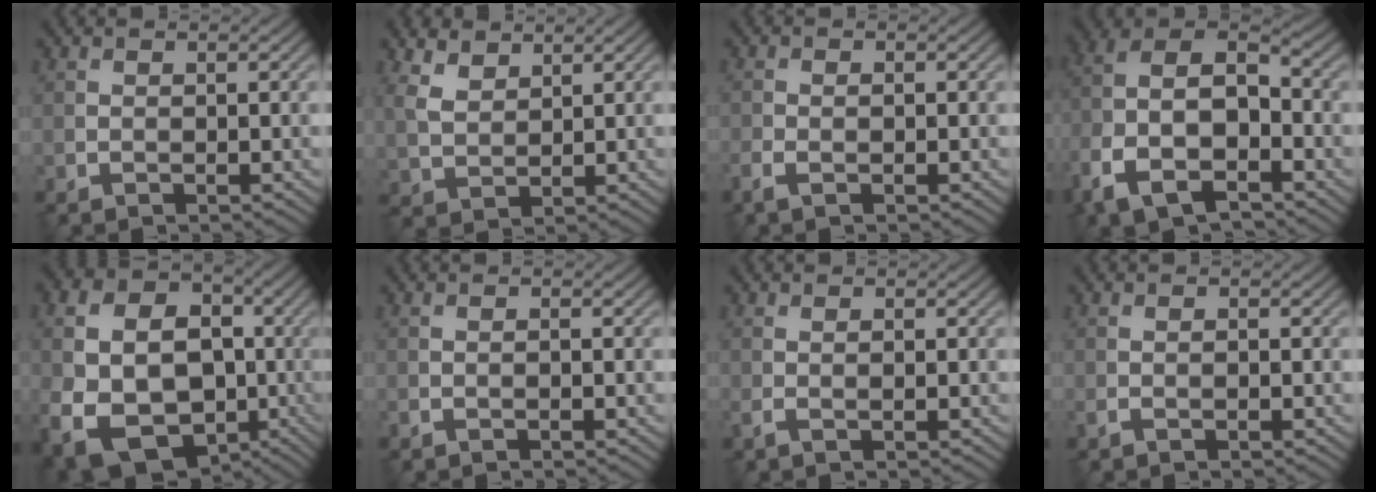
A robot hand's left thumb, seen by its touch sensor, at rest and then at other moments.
{"total": 4.4, "force": [2.9, 2.5, 2.3], "torque": [-0.065, 0.000, 0.065]}
{"total": 2.1, "force": [-1.1, 0.9, 1.6], "torque": [-0.037, -0.001, -0.024]}
{"total": 13.5, "force": [-5.9, 7.4, 9.5], "torque": [-0.215, -0.023, -0.115]}
{"total": 16.7, "force": [-3.2, 13.1, 9.9], "torque": [-0.217, -0.035, -0.036]}
{"total": 0.6, "force": [-0.3, 0.2, 0.5], "torque": [-0.011, -0.001, -0.004]}
{"total": 1.2, "force": [0.0, 0.4, 1.2], "torque": [-0.029, 0.002, -0.001]}
{"total": 1.0, "force": [-0.3, 0.4, 0.9], "torque": [-0.020, 0.001, -0.005]}